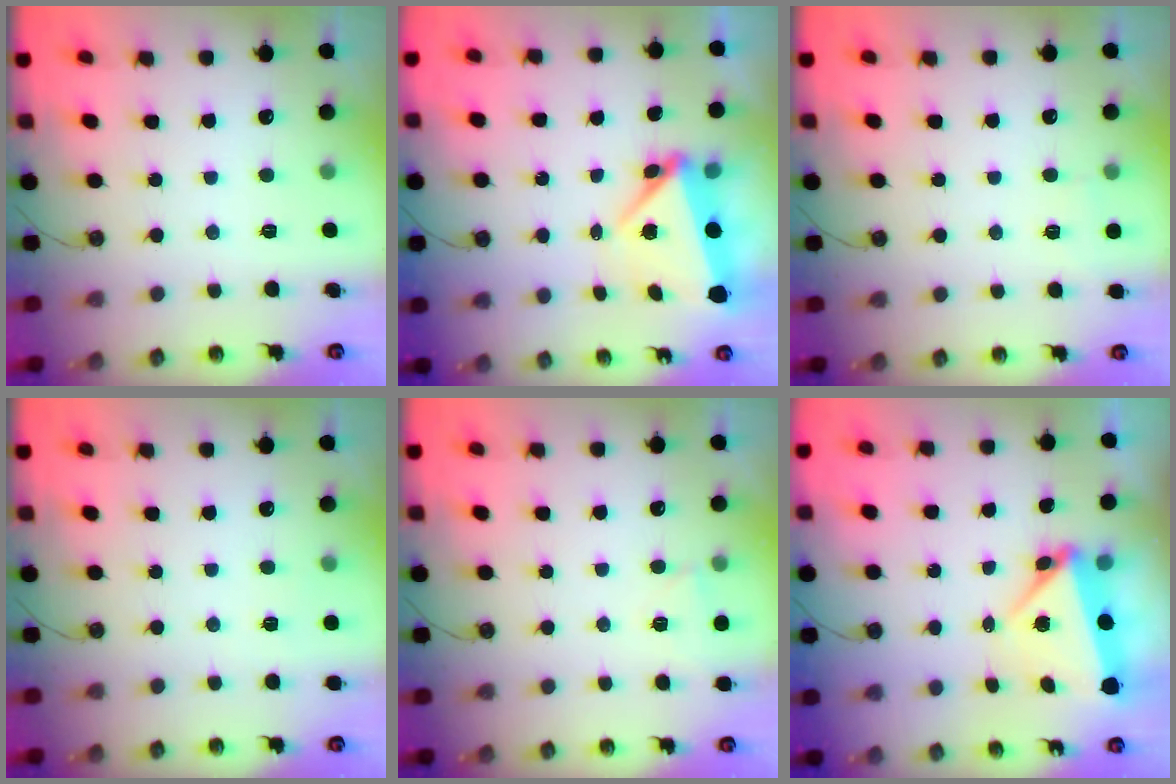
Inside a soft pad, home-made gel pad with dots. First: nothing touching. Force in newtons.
{"total": 6.3, "press": 6.2, "slide": 0.9}
{"total": 2.2, "press": 2.1, "slide": 0.3}
{"total": 2.1, "press": 2.1, "slide": 0.4}
{"total": 2.7, "press": 2.6, "slide": 0.7}
{"total": 5.4, "press": 5.4, "slide": 0.4}